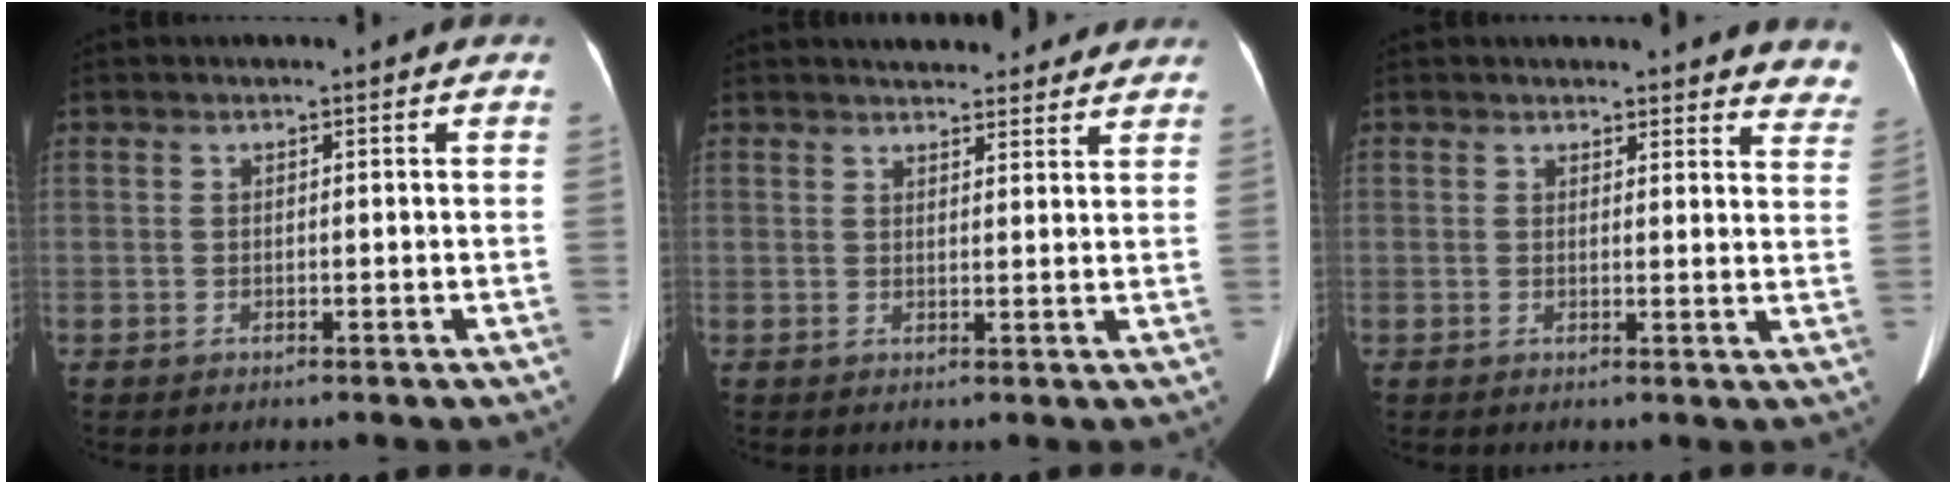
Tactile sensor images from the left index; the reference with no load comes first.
{"total": 10.6, "force": [9.7, 2.9, 3.3], "torque": [-0.023, -0.005, 0.105]}
{"total": 13.6, "force": [12.7, 3.9, 3.2], "torque": [0.011, -0.038, 0.110]}